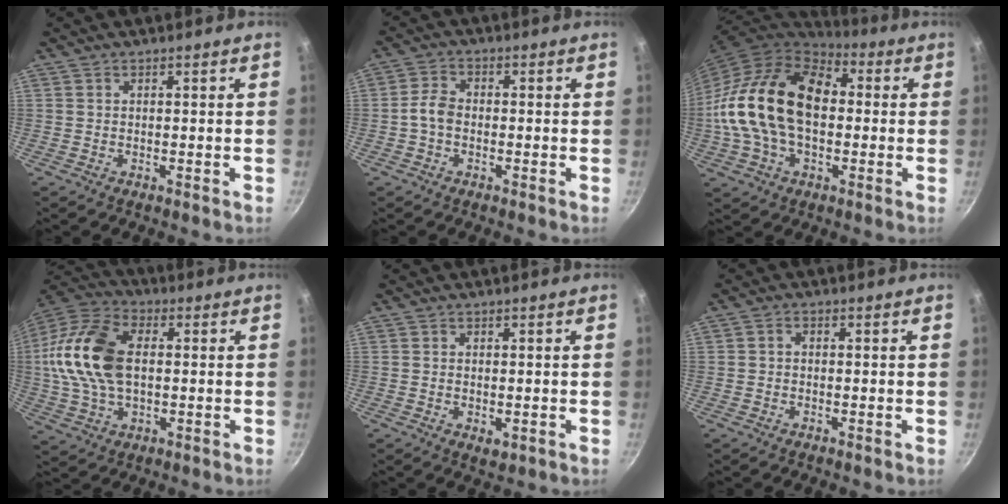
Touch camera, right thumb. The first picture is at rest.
{"total": 3.8, "force": [-1.0, 2.6, 2.5], "torque": [-0.052, 0.021, -0.027]}
{"total": 23.2, "force": [-0.1, 15.1, 17.7], "torque": [-0.311, 0.040, -0.013]}
{"total": 18.2, "force": [1.5, 11.3, 14.2], "torque": [-0.270, 0.025, 0.015]}
{"total": 2.1, "force": [-0.2, 1.3, 1.6], "torque": [-0.025, -0.006, -0.001]}
{"total": 1.3, "force": [-0.2, 1.1, 0.7], "torque": [-0.013, 0.007, -0.005]}